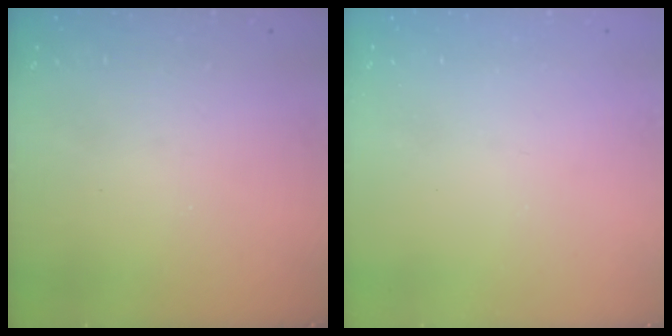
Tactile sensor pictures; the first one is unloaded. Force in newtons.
{"total": 0.0}